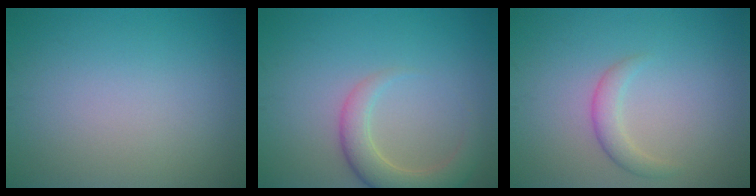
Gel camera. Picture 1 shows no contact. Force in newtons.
{"total": 4.1, "press": 4.0, "slide": 0.6}
{"total": 2.5, "press": 2.5, "slide": 0.1}